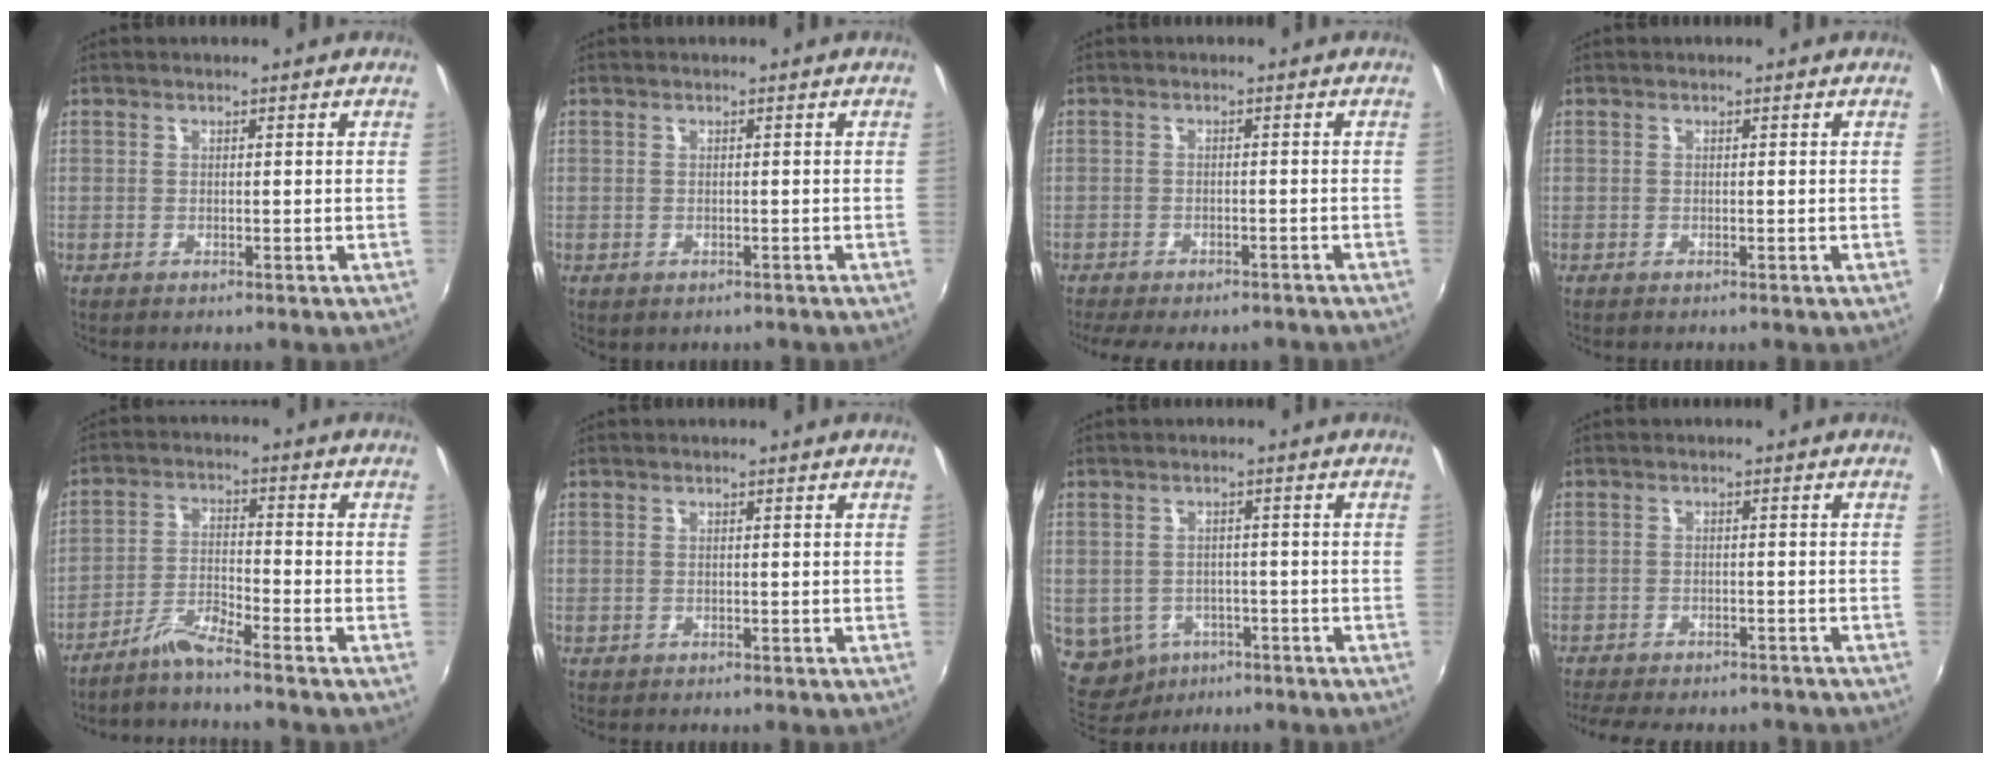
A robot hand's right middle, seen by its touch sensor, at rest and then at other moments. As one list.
[{"total": 0.7, "force": [-0.3, 0.5, 0.4], "torque": [-0.008, -0.002, -0.001]}, {"total": 8.5, "force": [-7.1, 2.5, 4.1], "torque": [-0.094, -0.023, -0.101]}, {"total": 0.0}, {"total": 4.7, "force": [-4.3, -1.0, 1.6], "torque": [-0.045, 0.007, -0.085]}, {"total": 0.0}, {"total": 8.0, "force": [-3.5, 6.6, 2.9], "torque": [-0.086, -0.009, -0.037]}, {"total": 11.1, "force": [-9.5, 3.1, 4.8], "torque": [-0.109, -0.022, -0.134]}]